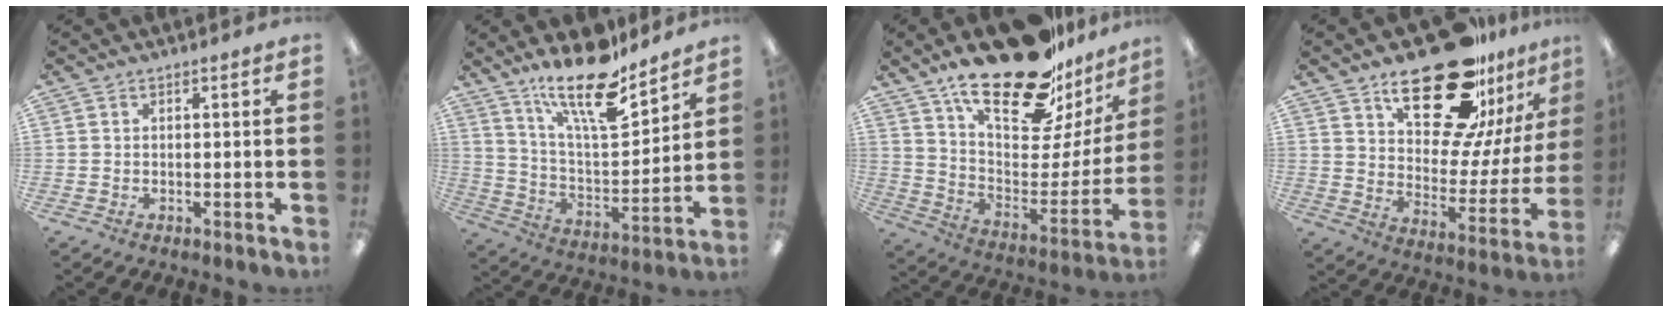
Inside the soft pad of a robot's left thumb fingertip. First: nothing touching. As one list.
[{"total": 18.4, "force": [14.2, 5.2, 10.5], "torque": [-0.183, -0.089, 0.240]}, {"total": 27.1, "force": [20.4, 10.0, 14.8], "torque": [-0.210, -0.137, 0.342]}, {"total": 26.7, "force": [17.6, 12.1, 16.0], "torque": [-0.229, -0.107, 0.298]}]